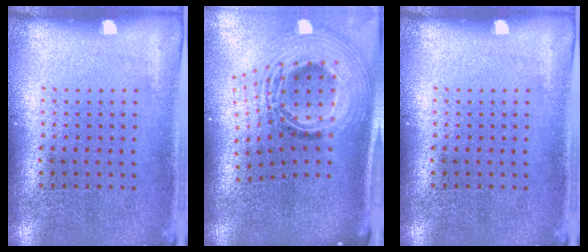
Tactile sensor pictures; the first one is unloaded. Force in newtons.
{"total": 3.0, "press": 2.0, "slide": 2.2}
{"total": 0.0}